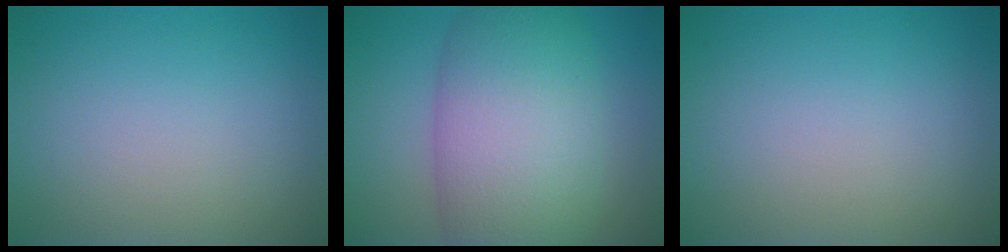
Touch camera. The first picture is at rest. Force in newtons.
{"total": 10.9, "press": 10.9, "slide": 0.5}
{"total": 0.0}